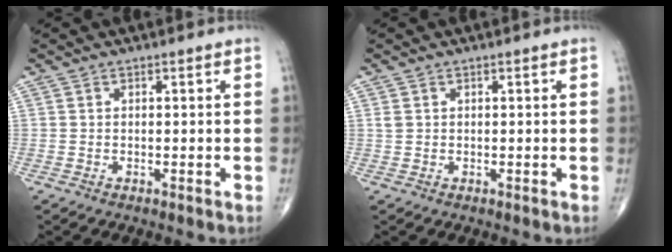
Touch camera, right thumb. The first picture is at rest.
{"total": 1.0, "force": [0.3, 0.8, 0.5], "torque": [-0.009, 0.003, 0.008]}